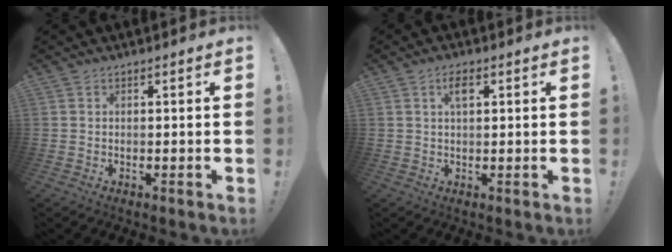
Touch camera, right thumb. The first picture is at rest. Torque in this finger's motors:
{"motor_torque": [-0.22, 0.30, 0.36, -0.03, -0.02]}